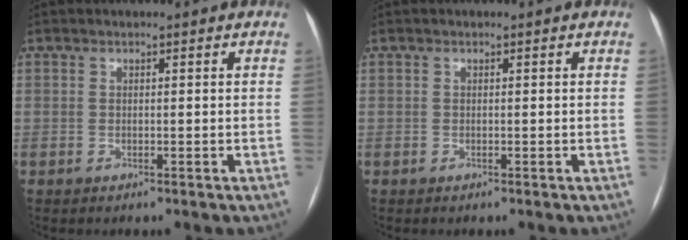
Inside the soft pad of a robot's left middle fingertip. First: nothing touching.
{"total": 0.0}